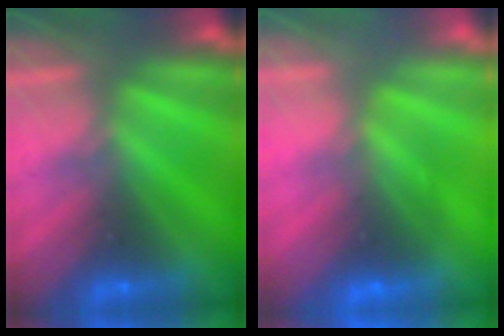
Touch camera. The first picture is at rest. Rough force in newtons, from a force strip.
{"total": 2.6}